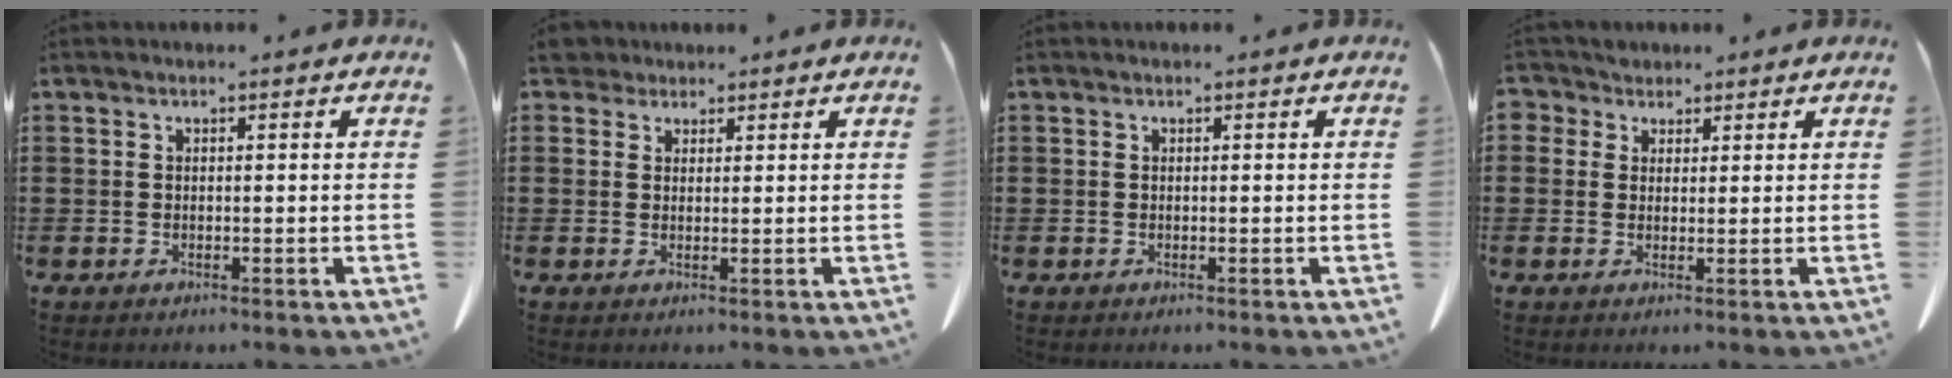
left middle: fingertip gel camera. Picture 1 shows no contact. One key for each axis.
{"total": 2.8, "fx": 2.3, "fy": 1.4, "fz": 0.7, "tx": -0.023, "ty": 0.006, "tz": 0.045}
{"total": 0.0}
{"total": 2.7, "fx": 1.7, "fy": 2.1, "fz": 0.3, "tx": -0.011, "ty": 0.008, "tz": 0.030}